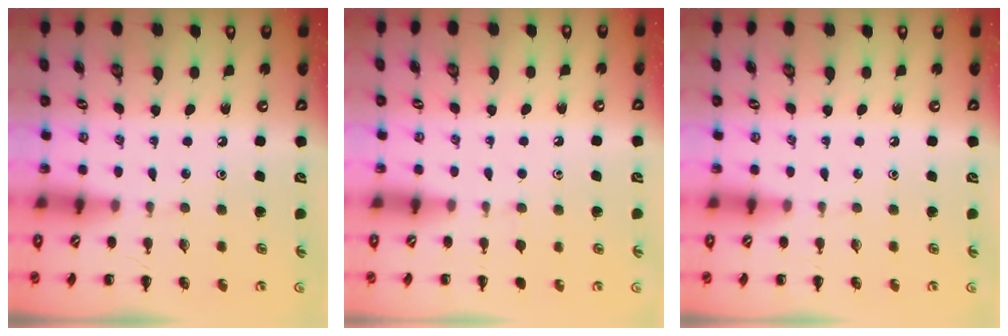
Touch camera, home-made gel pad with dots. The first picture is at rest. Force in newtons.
{"total": 2.3, "press": 2.0, "slide": 1.1}
{"total": 0.0}